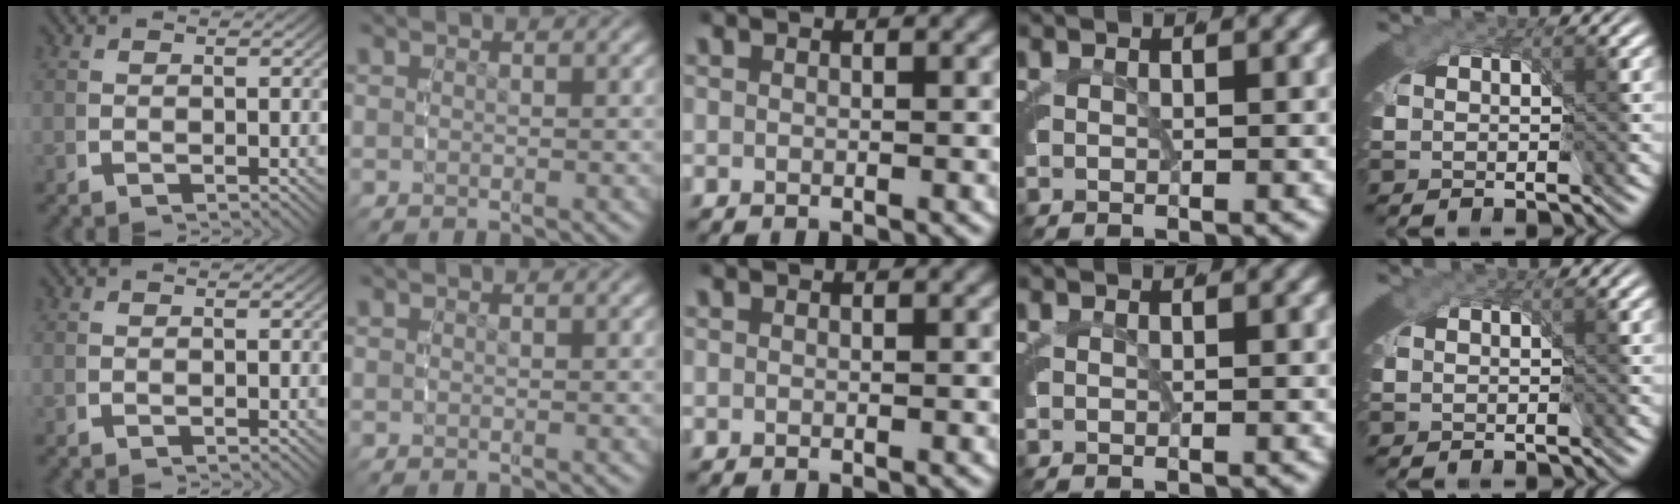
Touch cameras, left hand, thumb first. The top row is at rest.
{}